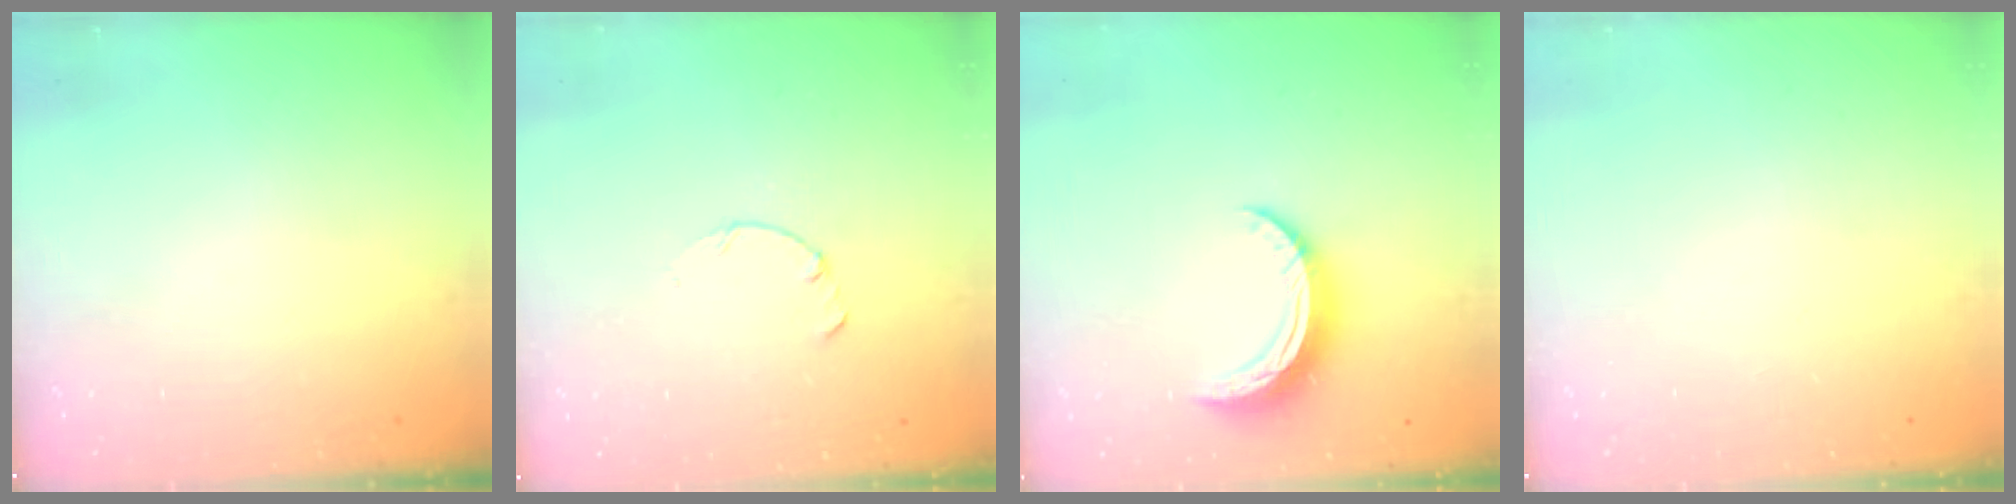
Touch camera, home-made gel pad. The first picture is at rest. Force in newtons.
{"total": 0.0}
{"total": 9.3, "press": 9.3, "slide": 0.3}
{"total": 0.0}